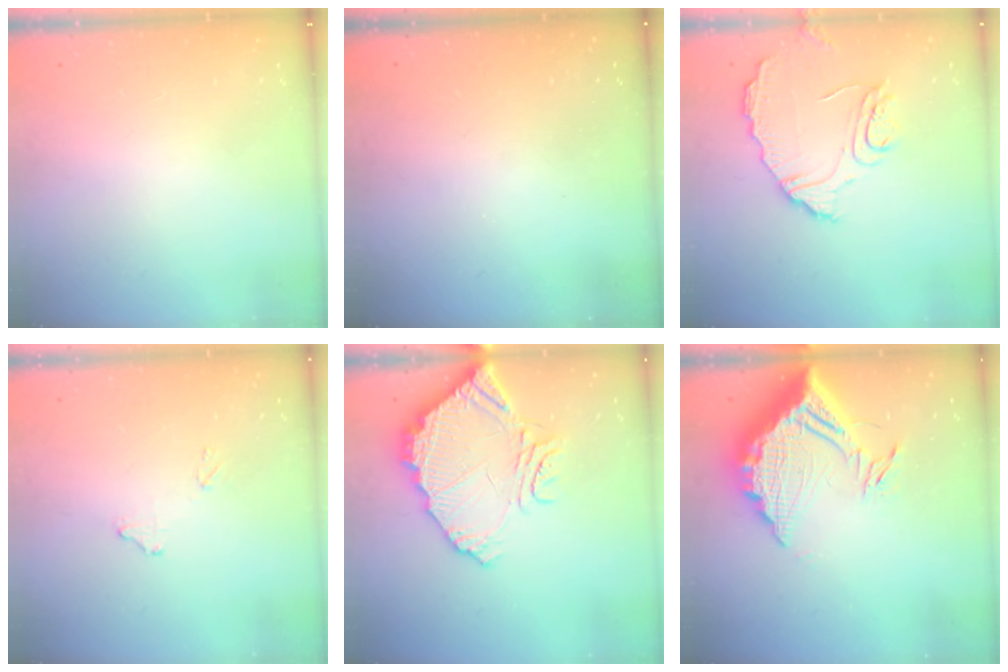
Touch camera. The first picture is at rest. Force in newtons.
{"total": 3.0, "press": 3.0, "slide": 0.1}
{"total": 10.6, "press": 10.6, "slide": 0.7}
{"total": 7.9, "press": 7.8, "slide": 0.7}
{"total": 14.9, "press": 14.8, "slide": 1.4}
{"total": 18.3, "press": 18.2, "slide": 1.8}